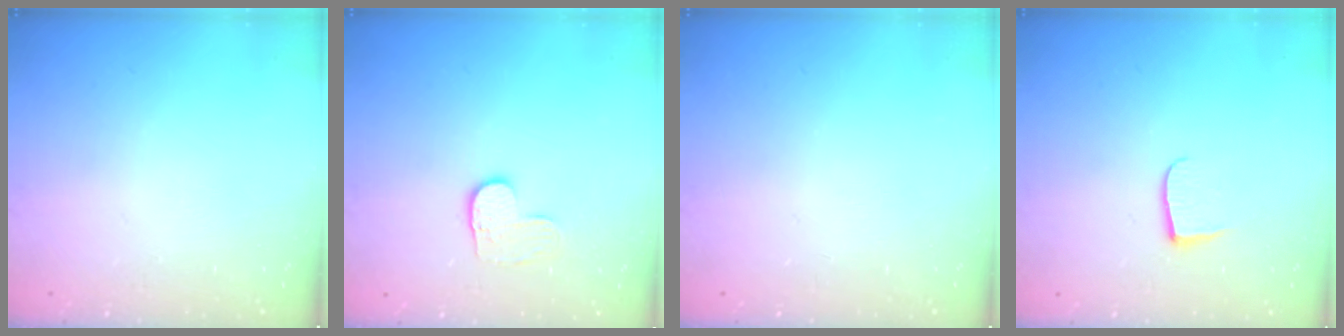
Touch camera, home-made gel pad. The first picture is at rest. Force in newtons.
{"total": 4.3, "press": 4.3, "slide": 0.5}
{"total": 0.0}
{"total": 6.0, "press": 5.9, "slide": 0.7}